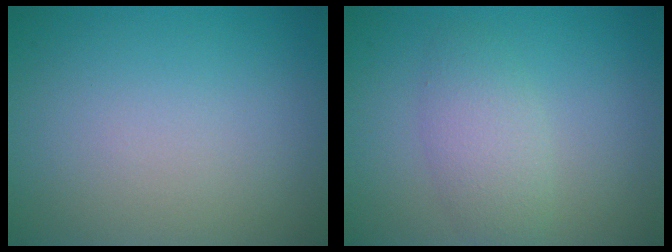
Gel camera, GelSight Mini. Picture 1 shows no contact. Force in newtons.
{"total": 2.9, "press": 2.9, "slide": 0.1}